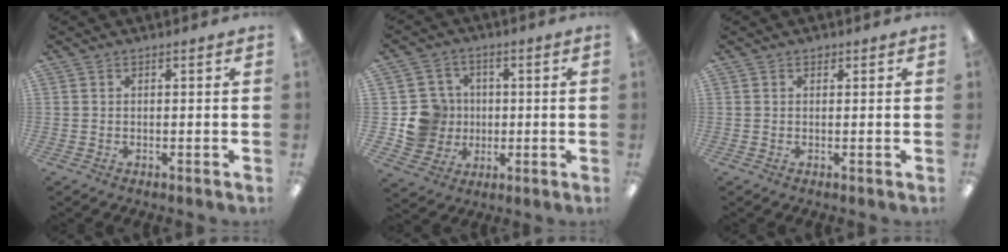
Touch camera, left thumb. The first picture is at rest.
{"total": 10.8, "force": [-0.6, 10.5, 2.5], "torque": [-0.066, 0.015, 0.003]}
{"total": 0.7, "force": [0.5, 0.5, 0.2], "torque": [0.003, -0.001, 0.007]}